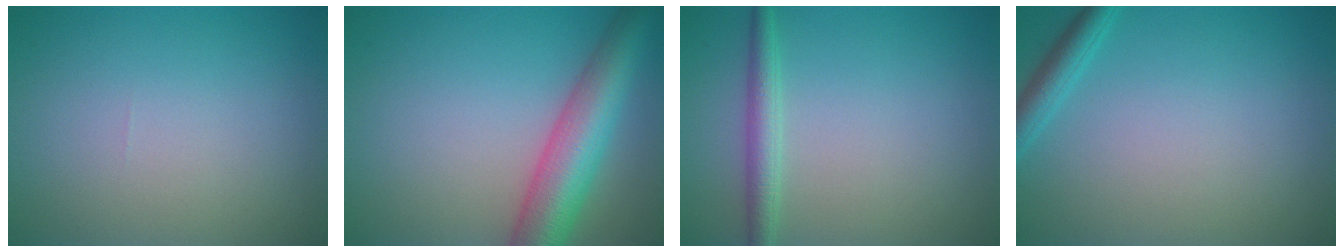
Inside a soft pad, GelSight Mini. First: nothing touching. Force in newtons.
{"total": 7.5, "press": 7.5, "slide": 0.3}
{"total": 2.3, "press": 2.3, "slide": 0.1}
{"total": 2.0, "press": 2.0, "slide": 0.1}